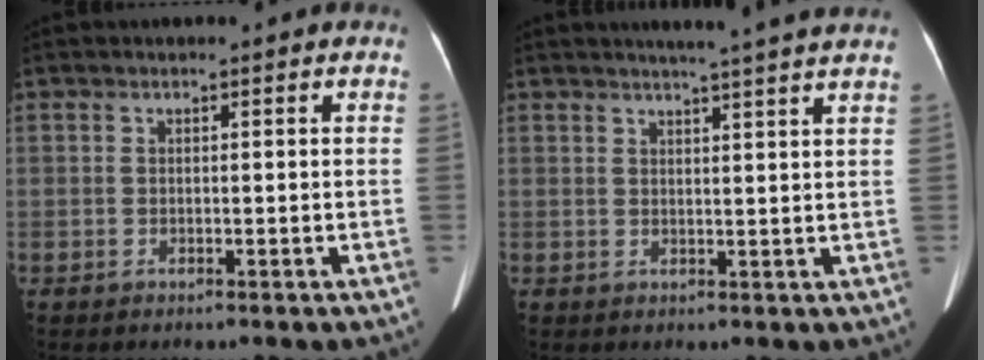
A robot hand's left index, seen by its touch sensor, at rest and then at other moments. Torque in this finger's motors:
{"motor_torque": [0.79, -1.35, 0.11, 0.04]}